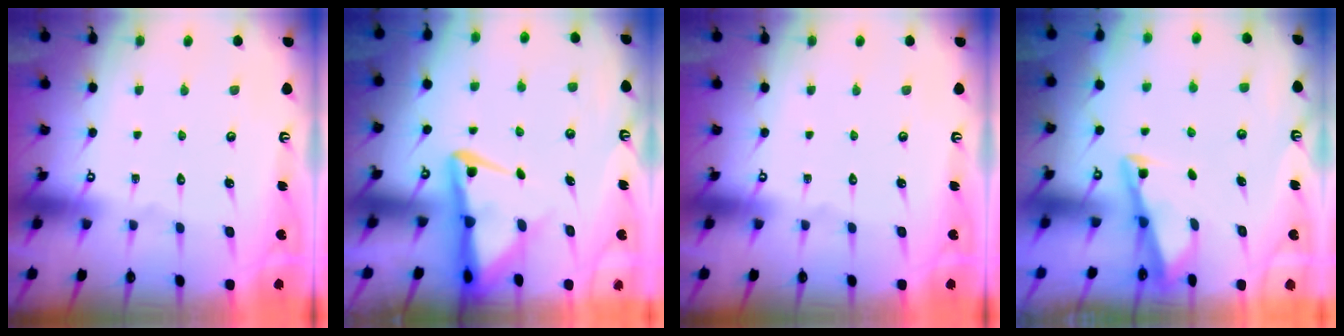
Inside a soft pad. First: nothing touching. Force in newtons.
{"total": 5.5, "press": 5.4, "slide": 1.2}
{"total": 0.0}
{"total": 2.9, "press": 2.9, "slide": 0.3}